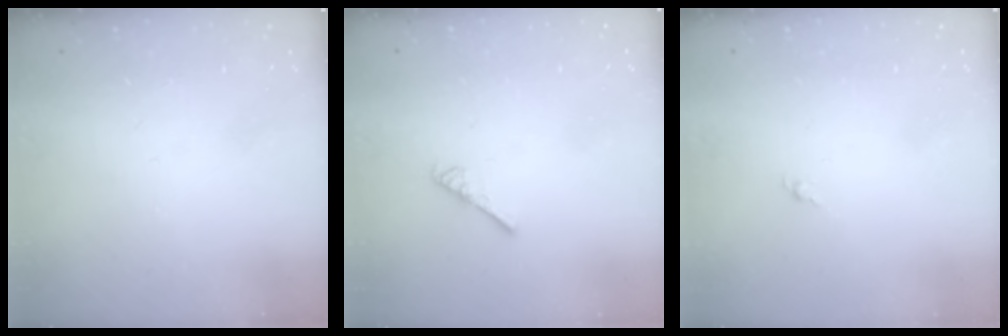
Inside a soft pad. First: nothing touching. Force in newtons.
{"total": 2.7, "press": 2.6, "slide": 0.4}
{"total": 1.4, "press": 1.2, "slide": 0.6}